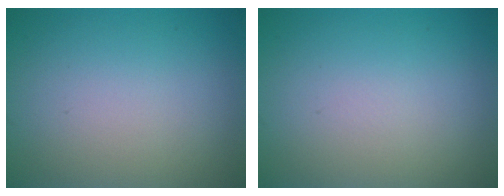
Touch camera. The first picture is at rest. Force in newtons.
{"total": 0.0}